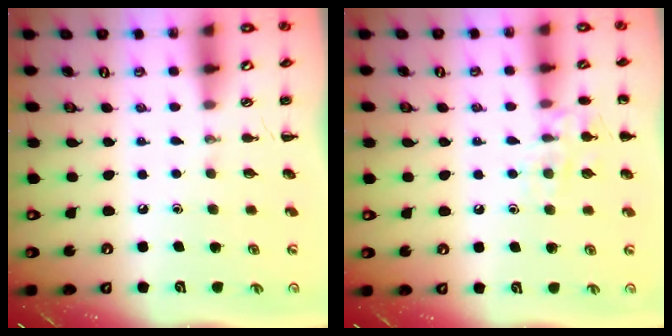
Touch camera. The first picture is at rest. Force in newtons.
{"total": 9.9, "press": 9.8, "slide": 1.6}